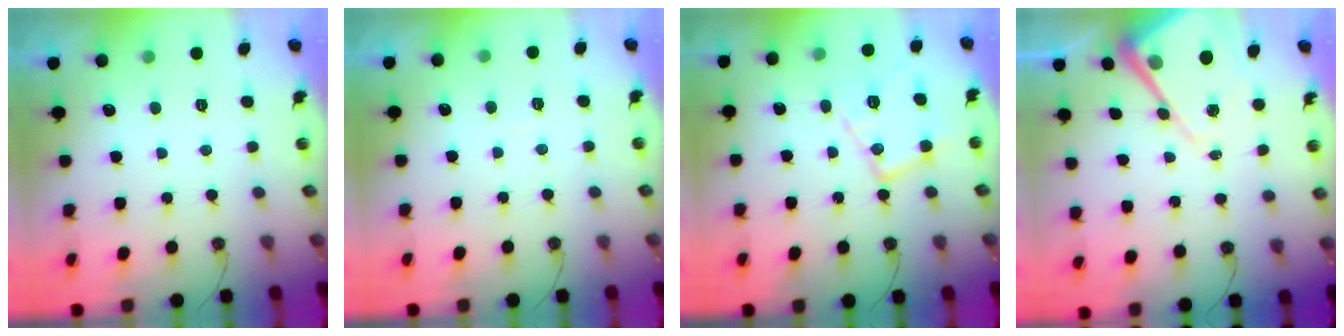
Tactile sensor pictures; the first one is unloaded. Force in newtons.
{"total": 3.4, "press": 3.4, "slide": 0.5}
{"total": 14.7, "press": 14.6, "slide": 1.3}
{"total": 12.6, "press": 12.5, "slide": 1.3}